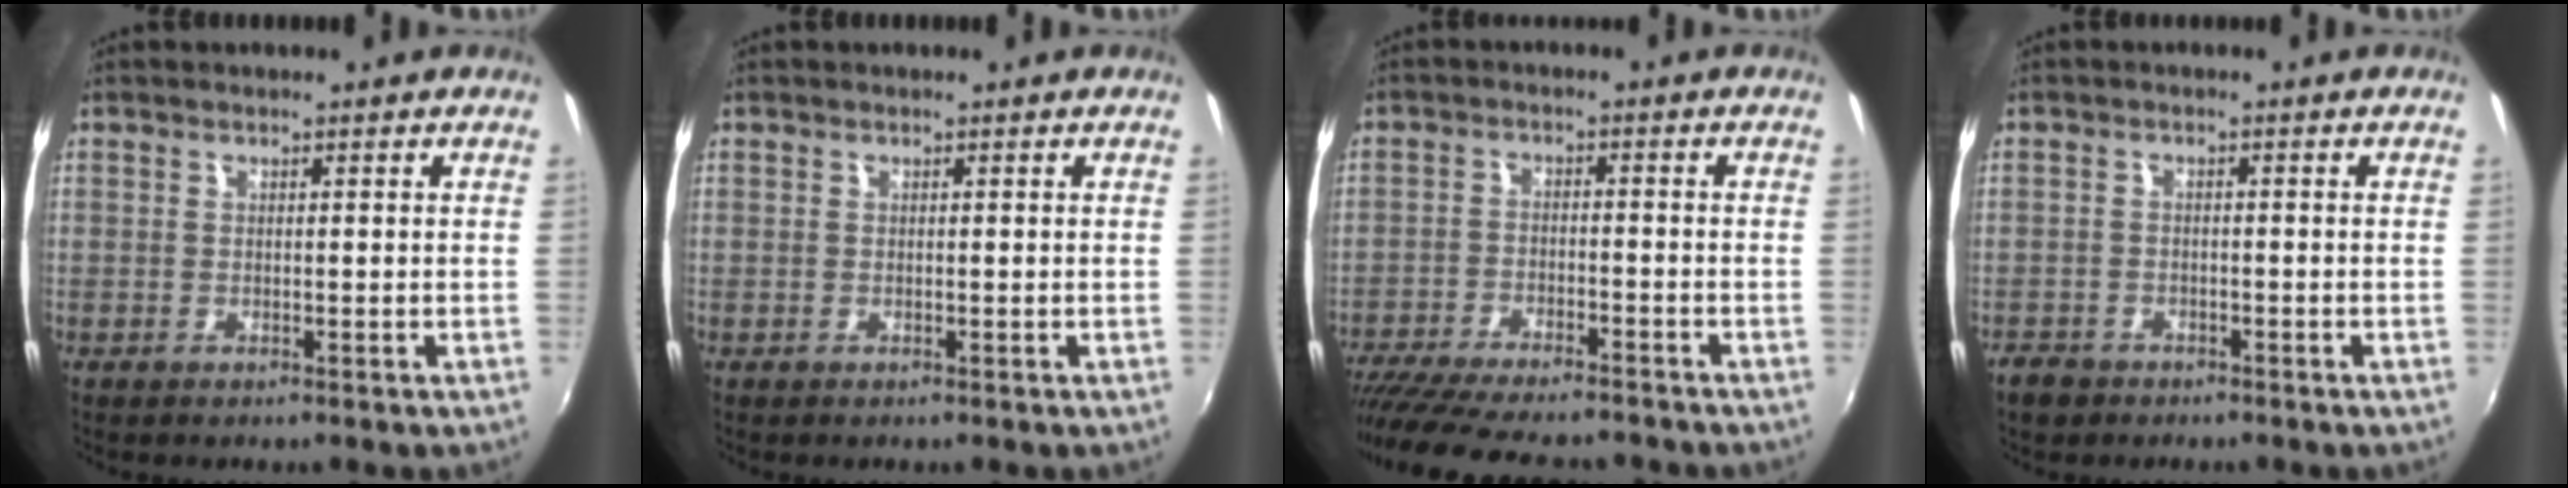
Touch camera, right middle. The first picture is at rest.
{"total": 0.0}
{"total": 19.2, "force": [-16.5, 3.9, 8.9], "torque": [-0.180, -0.035, -0.257]}
{"total": 3.6, "force": [-2.6, 2.2, 1.0], "torque": [-0.034, -0.003, -0.046]}